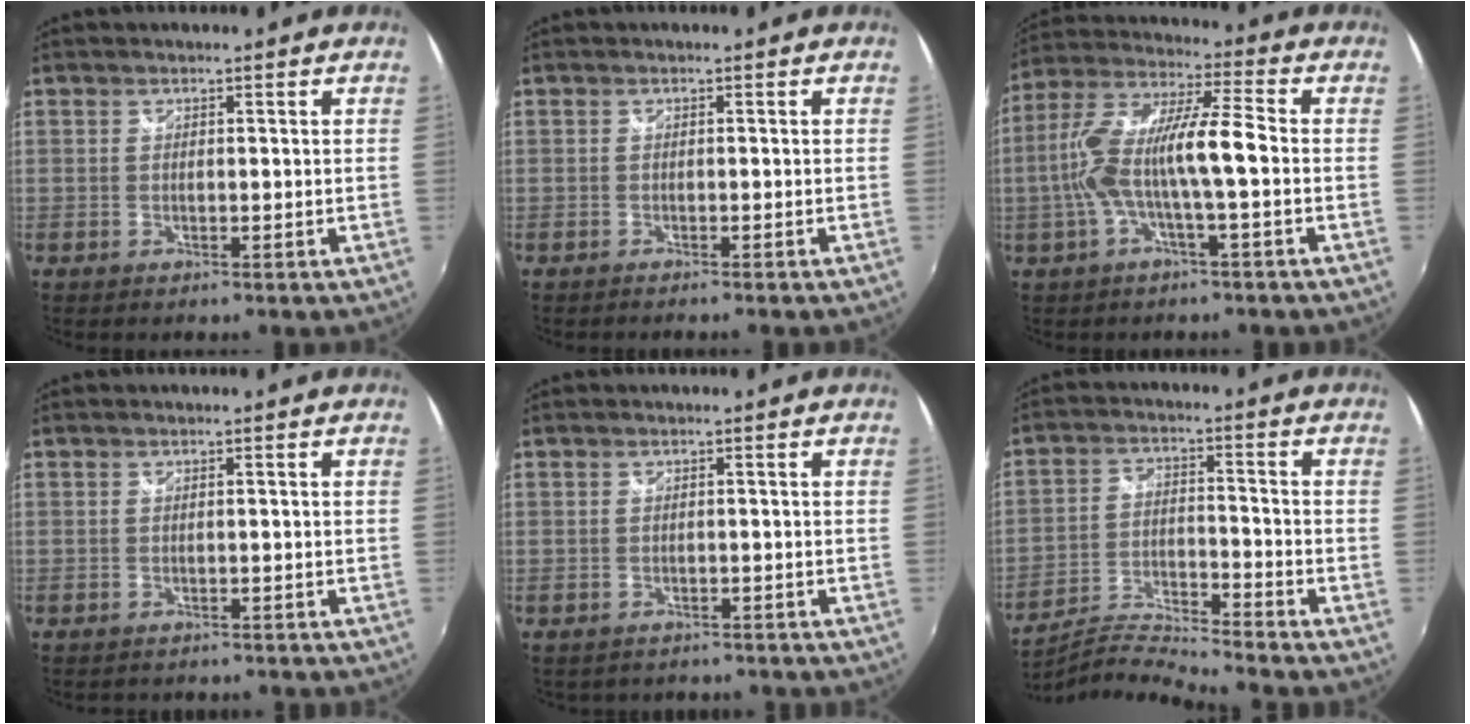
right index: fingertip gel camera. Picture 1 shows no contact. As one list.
[{"total": 1.1, "force": [-1.0, -0.1, 0.4], "torque": [-0.006, -0.006, -0.017]}, {"total": 12.3, "force": [-2.4, 1.6, 12.0], "torque": [-0.231, 0.010, -0.039]}, {"total": 3.6, "force": [-3.3, 0.7, 1.1], "torque": [-0.023, -0.017, -0.038]}, {"total": 2.5, "force": [-1.9, 1.5, 0.3], "torque": [-0.011, -0.002, -0.024]}, {"total": 9.8, "force": [-9.4, -2.3, 1.7], "torque": [-0.044, 0.001, -0.179]}]